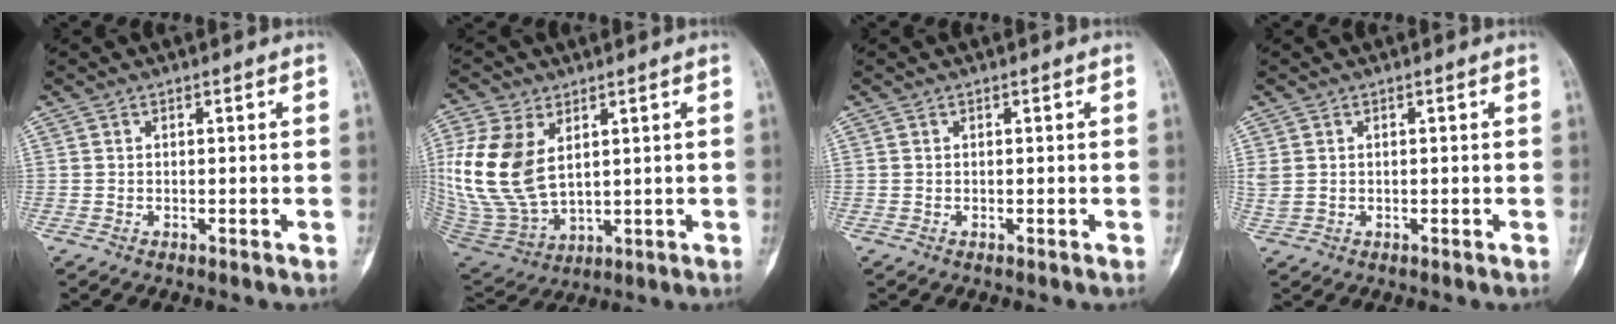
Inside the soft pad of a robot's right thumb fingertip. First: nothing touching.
{"total": 16.4, "force": [4.0, 10.3, 12.0], "torque": [-0.251, -0.021, 0.093]}
{"total": 0.0}
{"total": 2.0, "force": [0.5, 1.4, 1.3], "torque": [-0.045, 0.005, 0.018]}